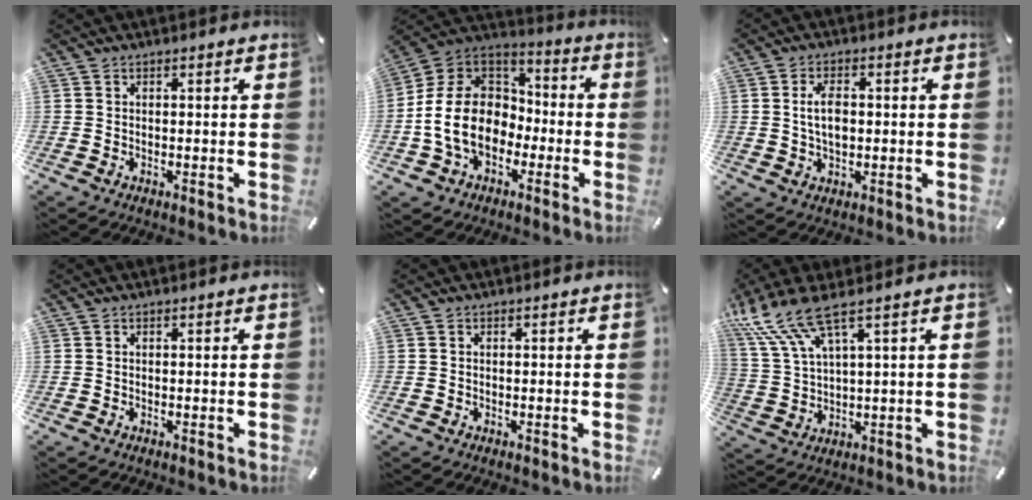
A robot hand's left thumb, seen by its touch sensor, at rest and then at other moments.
{"total": 15.5, "force": [-4.7, 12.0, 8.6], "torque": [-0.195, 0.034, -0.083]}
{"total": 5.6, "force": [0.3, 3.1, 4.7], "torque": [-0.115, 0.001, -0.003]}
{"total": 0.0}
{"total": 0.0}
{"total": 11.8, "force": [6.6, 3.9, 8.9], "torque": [-0.200, -0.024, 0.122]}